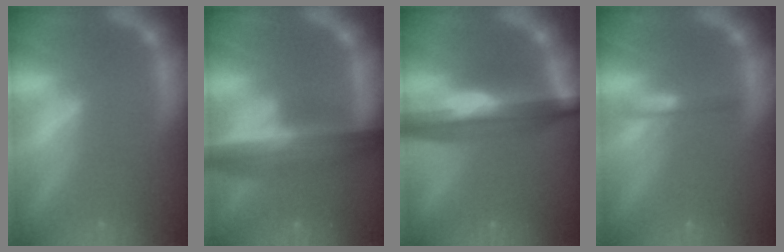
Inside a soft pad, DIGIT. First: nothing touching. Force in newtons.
{"total": 8.4}
{"total": 9.6}
{"total": 1.4}